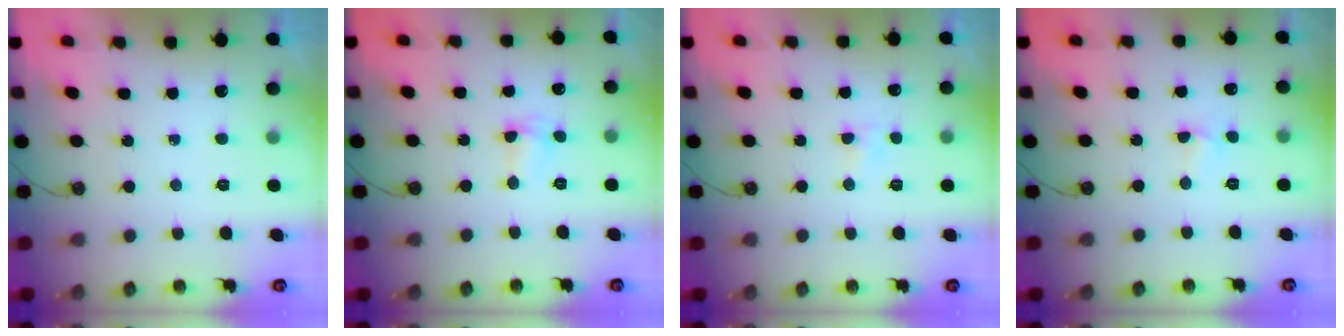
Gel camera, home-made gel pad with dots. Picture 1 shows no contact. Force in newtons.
{"total": 1.9, "press": 1.8, "slide": 0.5}
{"total": 2.9, "press": 2.9, "slide": 0.4}
{"total": 2.4, "press": 2.3, "slide": 0.4}